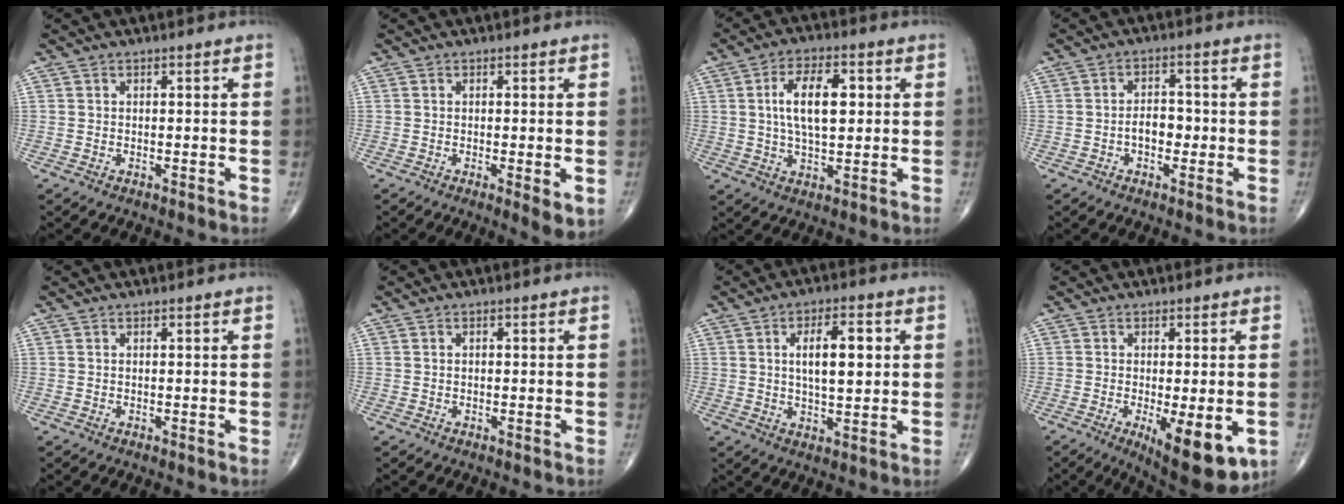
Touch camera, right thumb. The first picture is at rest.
{"total": 3.9, "force": [-0.8, 0.9, 3.7], "torque": [-0.058, -0.014, -0.013]}
{"total": 10.3, "force": [1.7, 4.9, 8.9], "torque": [-0.147, 0.003, 0.027]}
{"total": 4.3, "force": [-1.0, 2.7, 3.2], "torque": [-0.039, 0.016, -0.021]}
{"total": 0.0}
{"total": 0.0}
{"total": 9.0, "force": [1.7, 3.7, 8.0], "torque": [-0.113, -0.004, 0.026]}
{"total": 12.1, "force": [-3.9, 4.1, 10.7], "torque": [-0.145, -0.022, -0.047]}